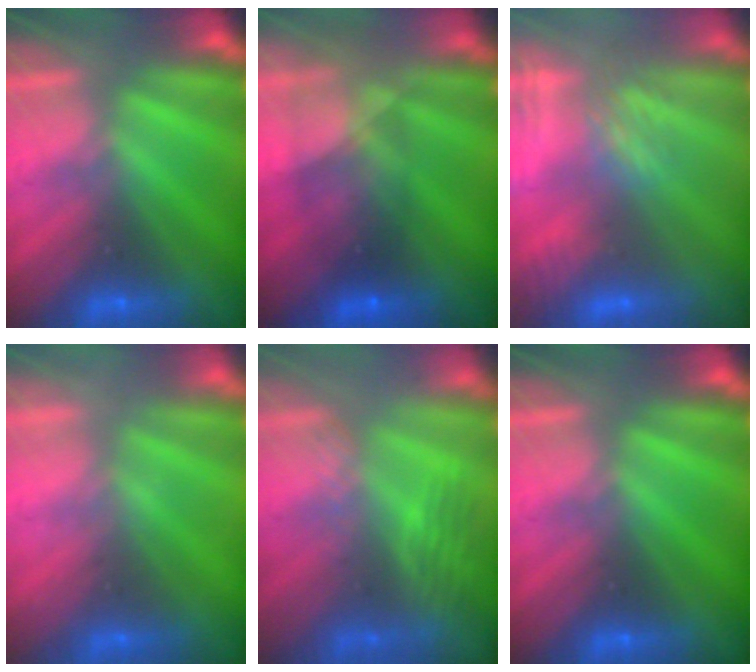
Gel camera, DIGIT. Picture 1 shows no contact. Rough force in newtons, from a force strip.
{"total": 6.9}
{"total": 4.5}
{"total": 2.3}
{"total": 2.7}
{"total": 0.0}